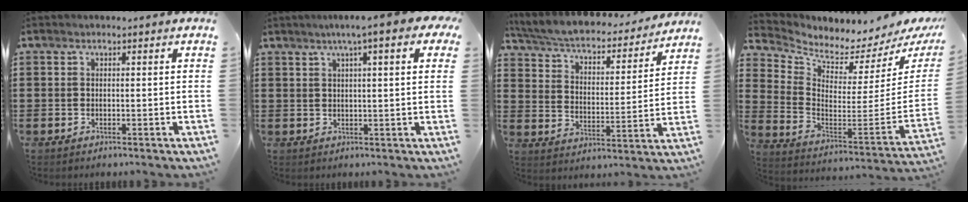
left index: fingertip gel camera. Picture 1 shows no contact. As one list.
[{"total": 5.4, "force": [2.7, 0.1, 4.6], "torque": [-0.086, 0.006, 0.042]}, {"total": 5.0, "force": [4.6, 0.8, 2.0], "torque": [-0.061, -0.031, 0.072]}, {"total": 3.1, "force": [3.0, 0.0, 0.6], "torque": [-0.039, -0.057, 0.045]}]